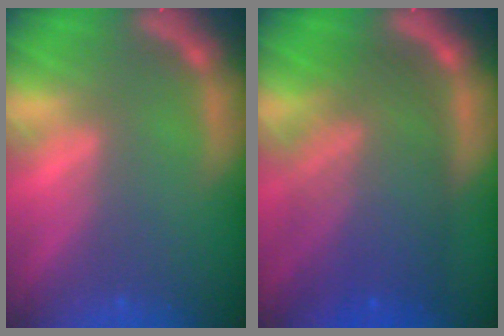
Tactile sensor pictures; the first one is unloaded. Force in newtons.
{"total": 10.0}